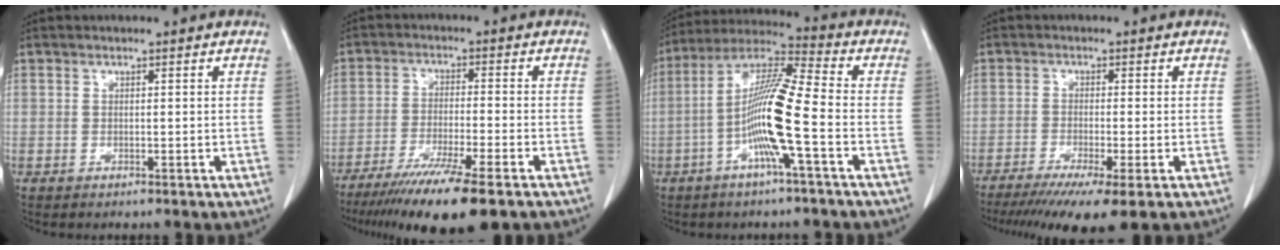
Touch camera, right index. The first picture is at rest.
{"total": 13.9, "force": [-10.1, 0.4, 9.4], "torque": [-0.155, -0.041, -0.162]}
{"total": 12.1, "force": [-3.2, -0.2, 11.7], "torque": [-0.227, 0.010, -0.069]}
{"total": 10.7, "force": [-7.5, 0.4, 7.6], "torque": [-0.113, -0.025, -0.119]}